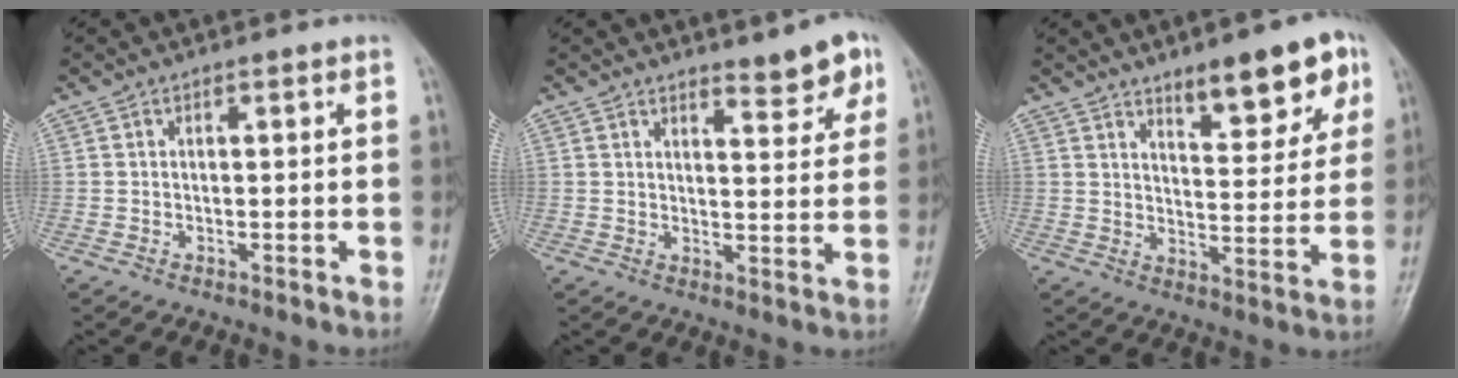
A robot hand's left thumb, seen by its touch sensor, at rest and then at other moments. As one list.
[{"total": 5.8, "force": [4.2, 1.8, 3.6], "torque": [-0.026, -0.029, 0.054]}, {"total": 11.9, "force": [7.2, 4.2, 8.4], "torque": [-0.083, -0.037, 0.104]}]